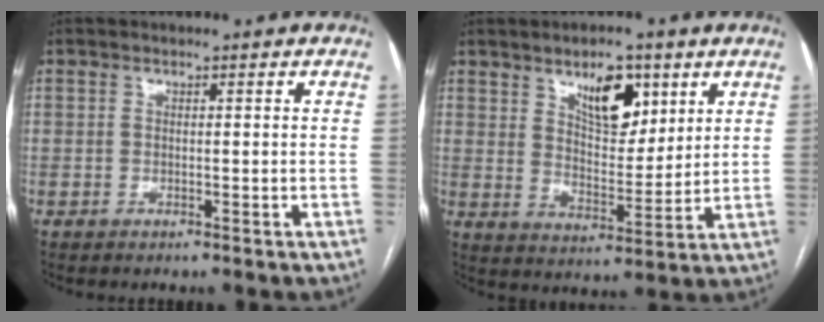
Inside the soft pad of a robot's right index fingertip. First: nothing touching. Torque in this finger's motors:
{"motor_torque": [0.32, 0.33, 0.42, 0.07]}